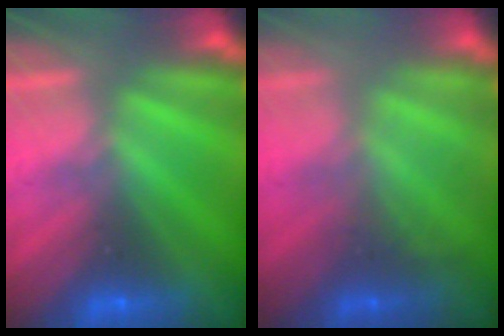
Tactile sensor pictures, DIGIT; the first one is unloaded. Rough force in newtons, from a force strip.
{"total": 2.3}